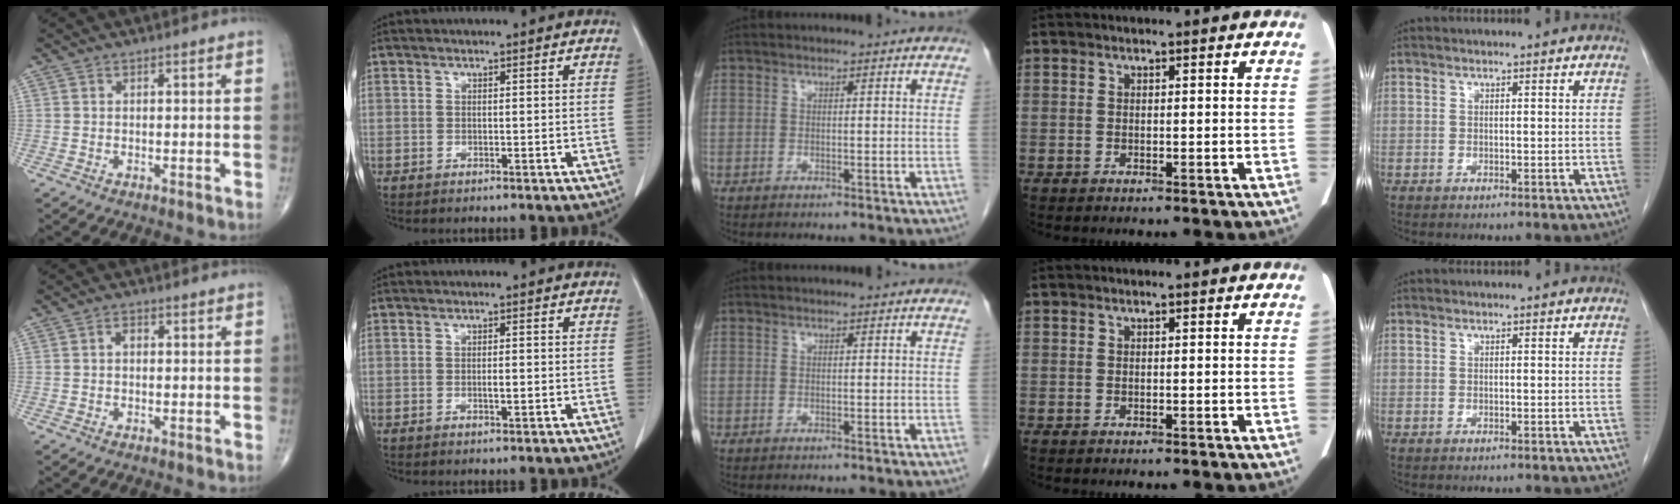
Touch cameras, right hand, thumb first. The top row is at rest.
{"thumb": {"total": 1.5, "force": [0.0, 1.0, 1.0], "torque": [-0.008, 0.007, -0.004]}, "index": {"total": 1.4, "force": [-0.3, 0.3, 1.3], "torque": [-0.024, -0.001, -0.004]}}